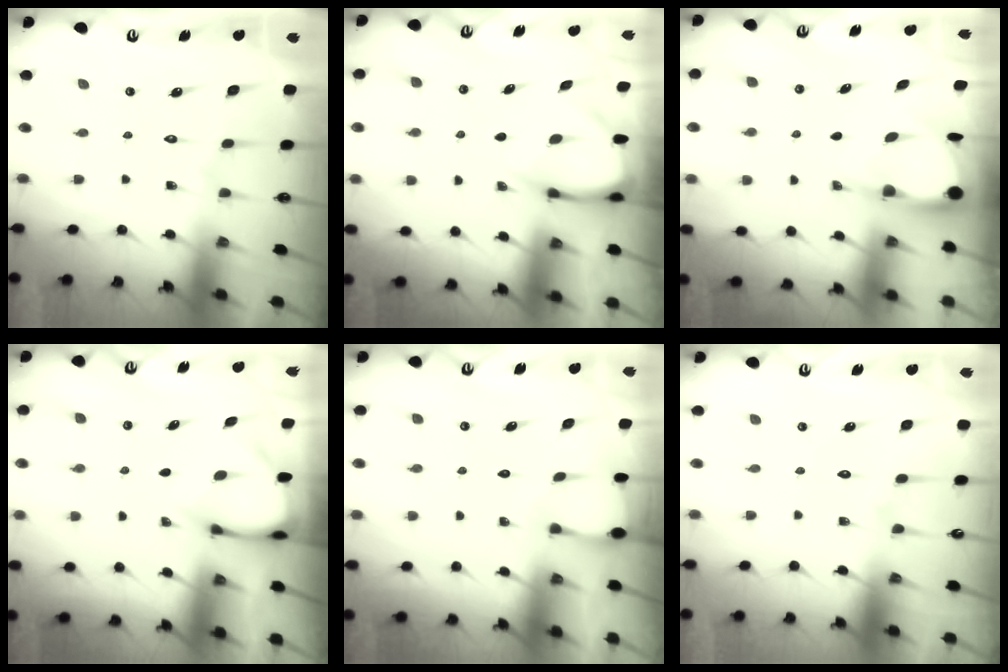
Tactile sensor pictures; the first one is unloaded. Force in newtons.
{"total": 3.7, "press": 3.7, "slide": 0.3}
{"total": 4.0, "press": 4.0, "slide": 0.3}
{"total": 3.4, "press": 3.4, "slide": 0.3}
{"total": 1.7, "press": 1.7, "slide": 0.2}
{"total": 4.0, "press": 4.0, "slide": 0.4}